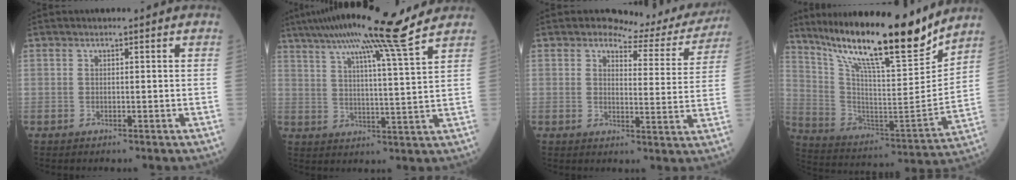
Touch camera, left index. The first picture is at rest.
{"total": 16.2, "force": [13.1, -1.4, 9.5], "torque": [-0.161, 0.006, 0.187]}
{"total": 9.2, "force": [8.8, 2.6, 1.1], "torque": [-0.009, -0.023, 0.092]}
{"total": 23.0, "force": [18.8, 2.0, 13.0], "torque": [-0.232, -0.032, 0.312]}